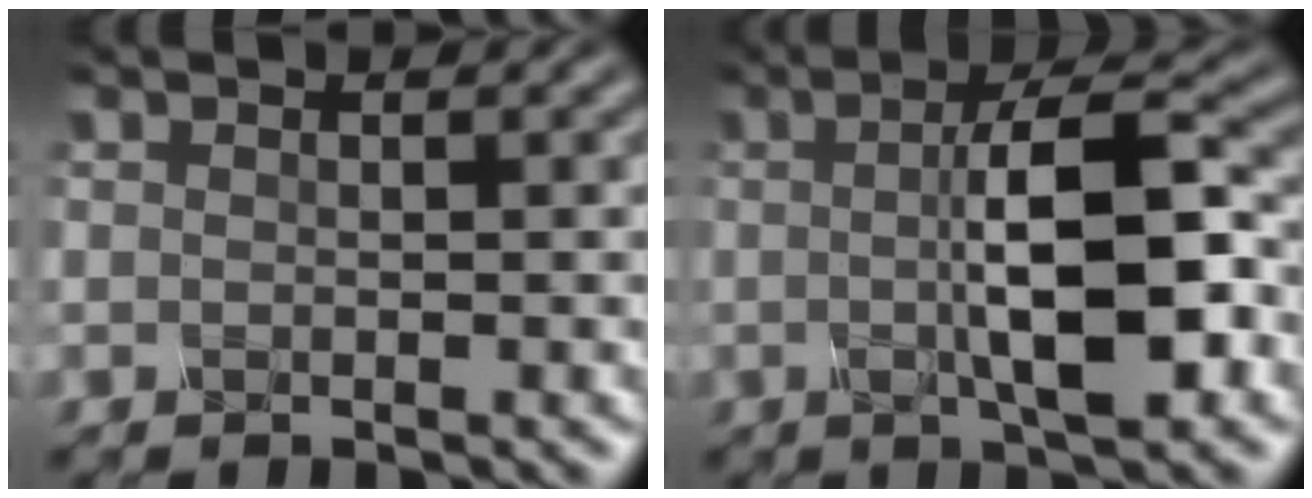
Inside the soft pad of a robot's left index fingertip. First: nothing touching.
{"total": 8.6, "force": [-0.1, 2.2, 8.3], "torque": [-0.125, 0.004, -0.004]}